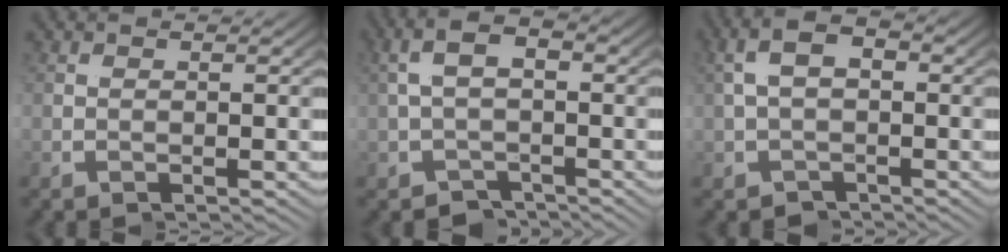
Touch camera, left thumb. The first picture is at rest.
{"total": 3.9, "force": [-0.2, 2.7, 2.8], "torque": [-0.051, -0.008, -0.002]}
{"total": 3.3, "force": [0.0, 2.4, 2.2], "torque": [-0.036, -0.004, 0.000]}